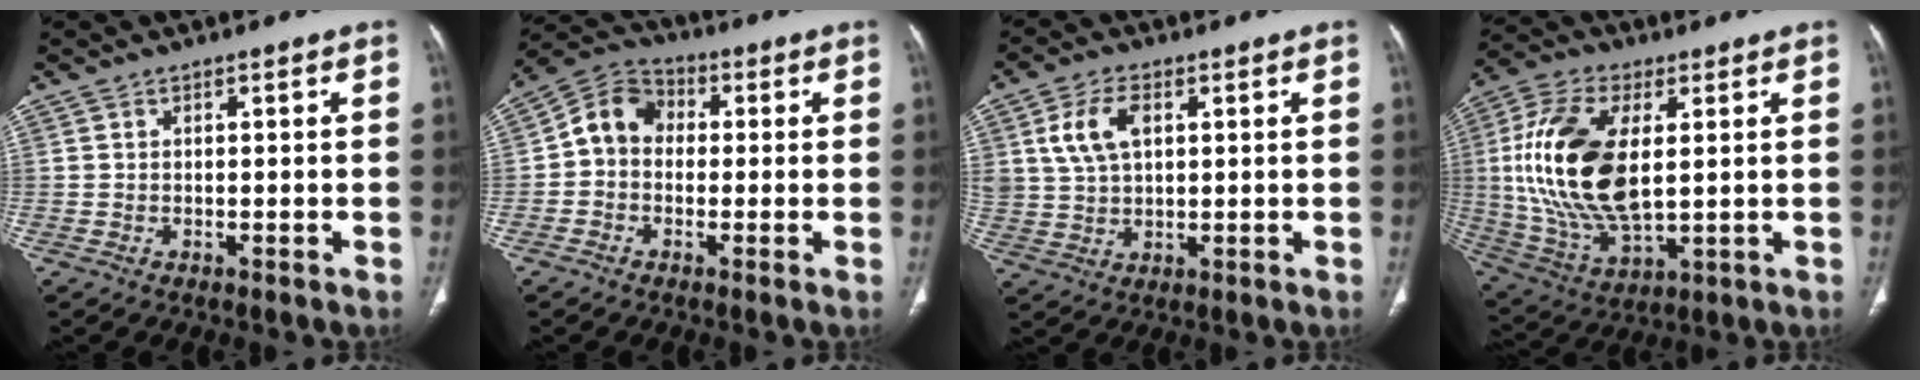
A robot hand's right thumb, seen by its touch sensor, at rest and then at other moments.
{"total": 8.0, "force": [-0.1, 6.6, 4.5], "torque": [-0.063, 0.029, -0.019]}
{"total": 8.0, "force": [2.6, 4.8, 5.8], "torque": [-0.112, -0.001, 0.056]}
{"total": 20.5, "force": [2.7, 10.5, 17.4], "torque": [-0.361, -0.011, 0.056]}